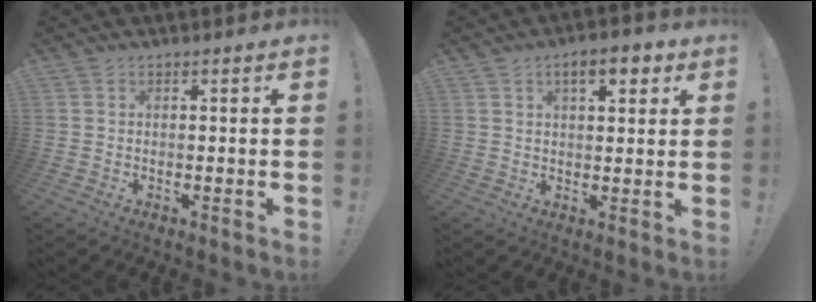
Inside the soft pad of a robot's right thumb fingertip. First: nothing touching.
{"total": 7.1, "force": [3.4, 2.9, 5.4], "torque": [-0.062, -0.009, 0.051]}